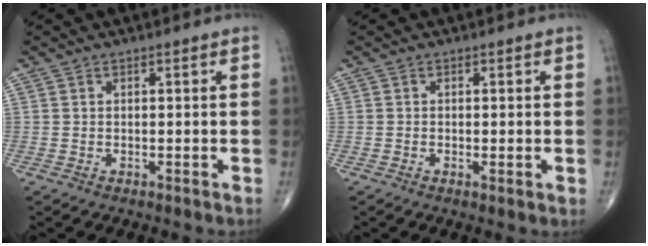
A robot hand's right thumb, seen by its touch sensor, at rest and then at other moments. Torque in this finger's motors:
{"motor_torque": [-0.18, 0.00, -0.19, -0.09, -0.01]}